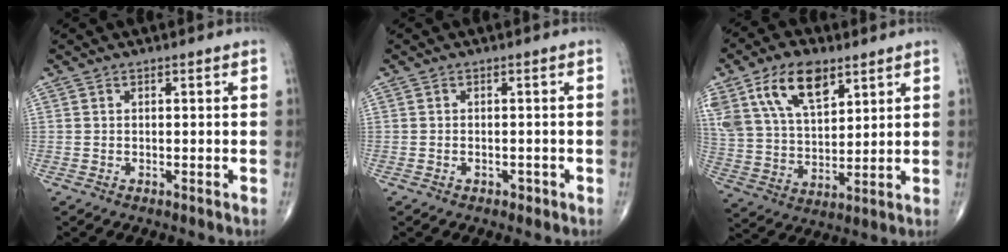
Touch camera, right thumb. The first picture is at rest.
{"total": 1.2, "force": [-0.6, 0.8, 0.5], "torque": [-0.008, 0.007, -0.007]}
{"total": 15.8, "force": [8.5, 8.5, 10.4], "torque": [-0.176, -0.025, 0.165]}